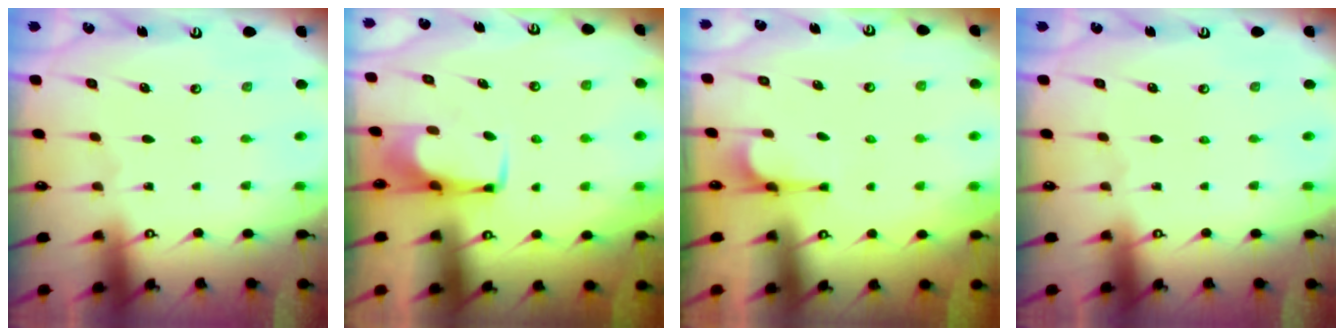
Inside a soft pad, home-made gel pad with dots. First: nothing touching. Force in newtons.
{"total": 2.0, "press": 1.9, "slide": 0.6}
{"total": 2.9, "press": 2.7, "slide": 1.1}
{"total": 0.0}